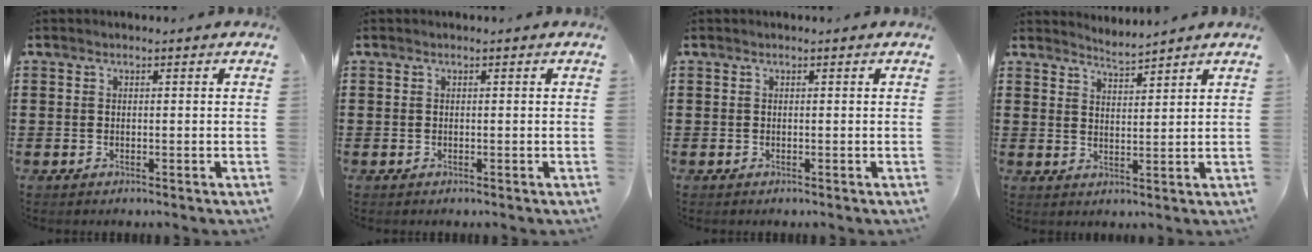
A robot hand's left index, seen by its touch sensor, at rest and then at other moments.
{"total": 0.0}
{"total": 0.0}
{"total": 2.8, "force": [2.7, -0.4, 0.0], "torque": [-0.007, -0.011, 0.050]}